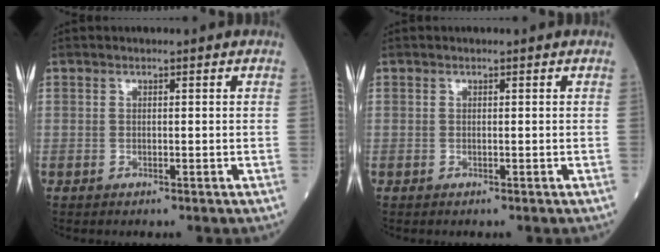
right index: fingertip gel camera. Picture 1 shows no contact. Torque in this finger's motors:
{"motor_torque": [0.03, 0.00, -0.02, -0.01]}